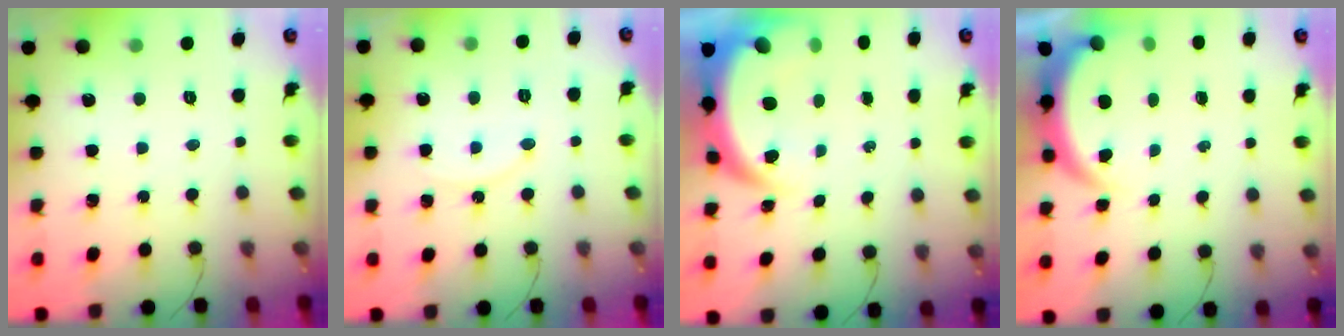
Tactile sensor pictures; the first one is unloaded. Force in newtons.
{"total": 6.5, "press": 6.5, "slide": 0.7}
{"total": 9.1, "press": 9.0, "slide": 1.0}
{"total": 4.9, "press": 4.9, "slide": 0.4}